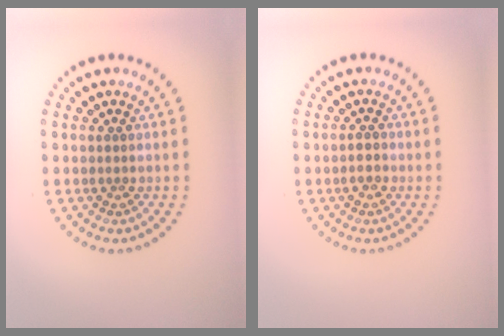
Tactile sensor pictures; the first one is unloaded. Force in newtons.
{"total": 1.4, "press": 1.2, "slide": 0.6}